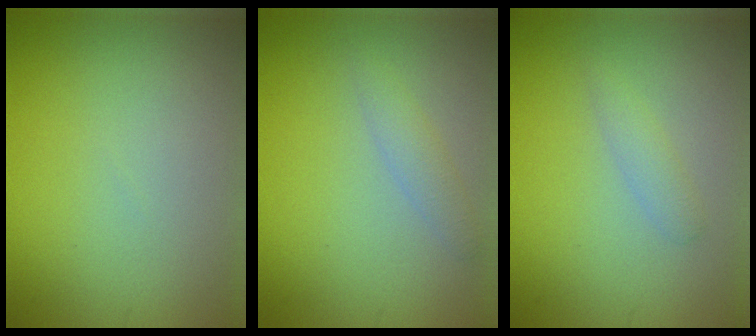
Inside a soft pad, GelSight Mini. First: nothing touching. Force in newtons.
{"total": 1.6, "press": 1.6, "slide": 0.1}
{"total": 1.3, "press": 1.3, "slide": 0.1}